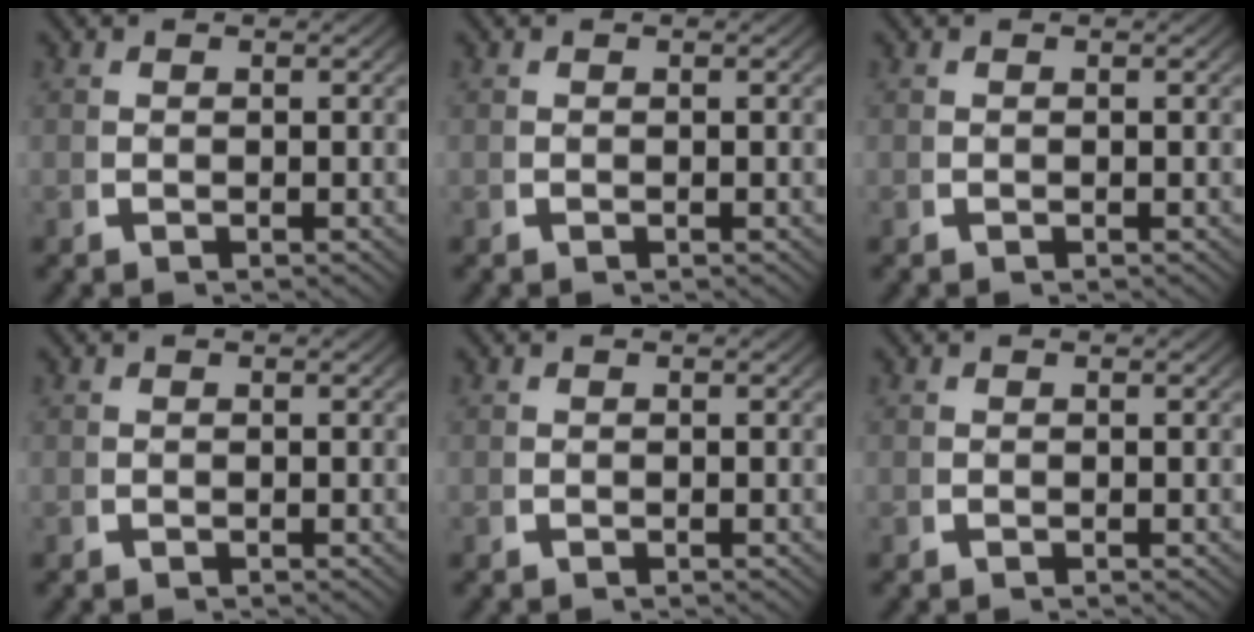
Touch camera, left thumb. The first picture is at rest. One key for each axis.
{"total": 0.0}
{"total": 0.0}
{"total": 0.0}
{"total": 0.0}
{"total": 0.0}